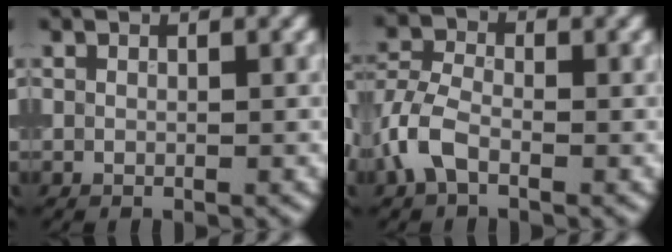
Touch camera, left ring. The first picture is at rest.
{"total": 3.7, "force": [-1.7, 2.2, 2.5], "torque": [-0.061, 0.006, -0.047]}